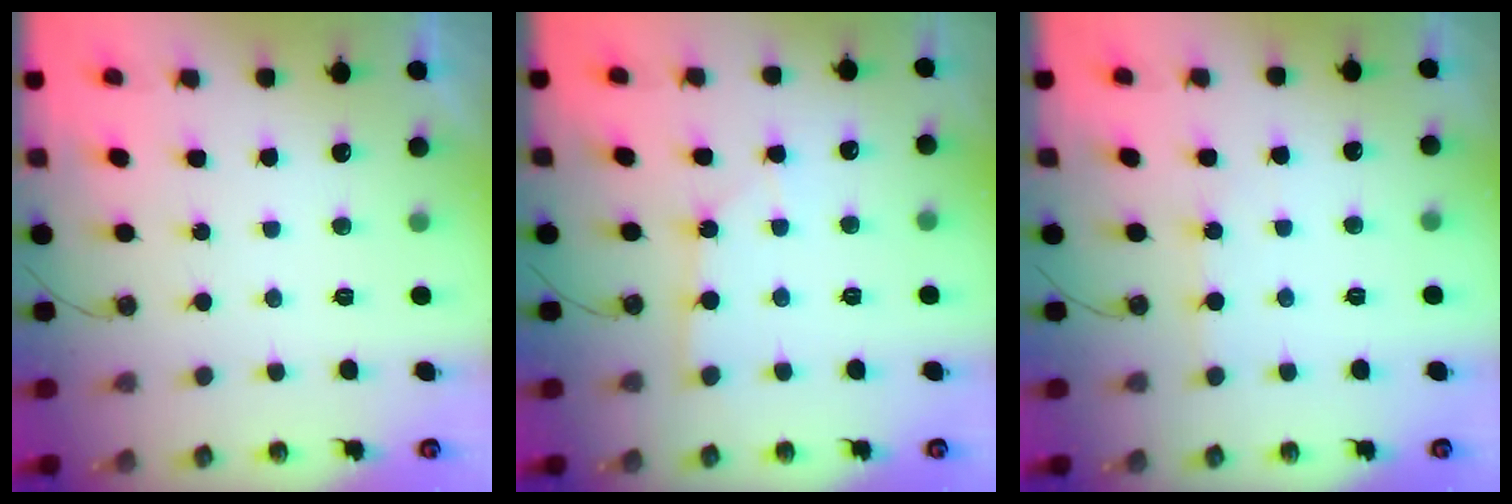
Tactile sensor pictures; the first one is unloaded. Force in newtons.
{"total": 1.9, "press": 1.9, "slide": 0.3}
{"total": 3.1, "press": 3.1, "slide": 0.4}